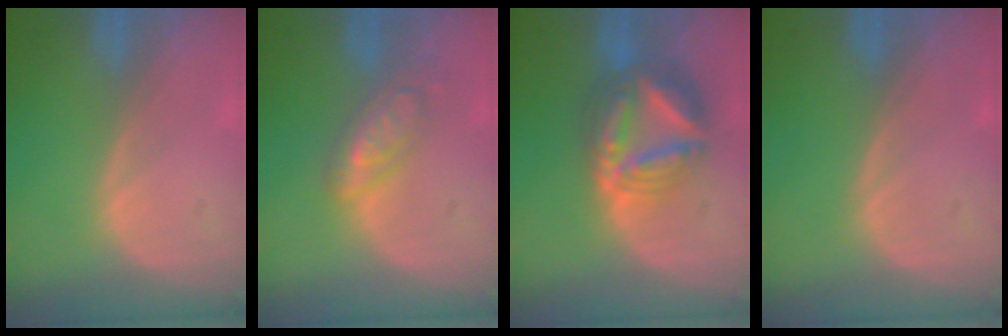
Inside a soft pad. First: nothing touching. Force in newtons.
{"total": 4.9, "press": 4.9, "slide": 0.1}
{"total": 9.1, "press": 9.1, "slide": 0.9}
{"total": 0.0}